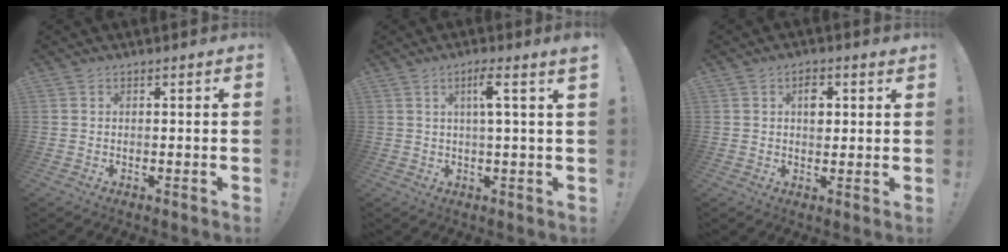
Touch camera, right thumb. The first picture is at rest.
{"total": 5.6, "force": [2.0, -0.5, 5.2], "torque": [-0.088, -0.001, 0.024]}
{"total": 4.2, "force": [1.1, 2.8, 3.0], "torque": [-0.025, -0.007, 0.012]}